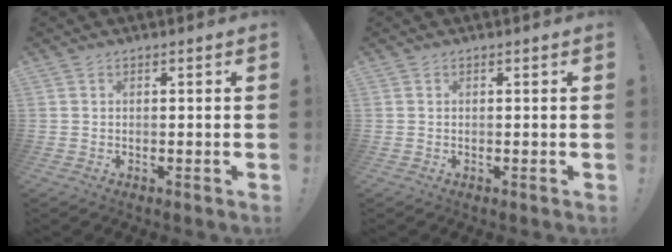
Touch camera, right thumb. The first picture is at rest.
{"total": 0.0}